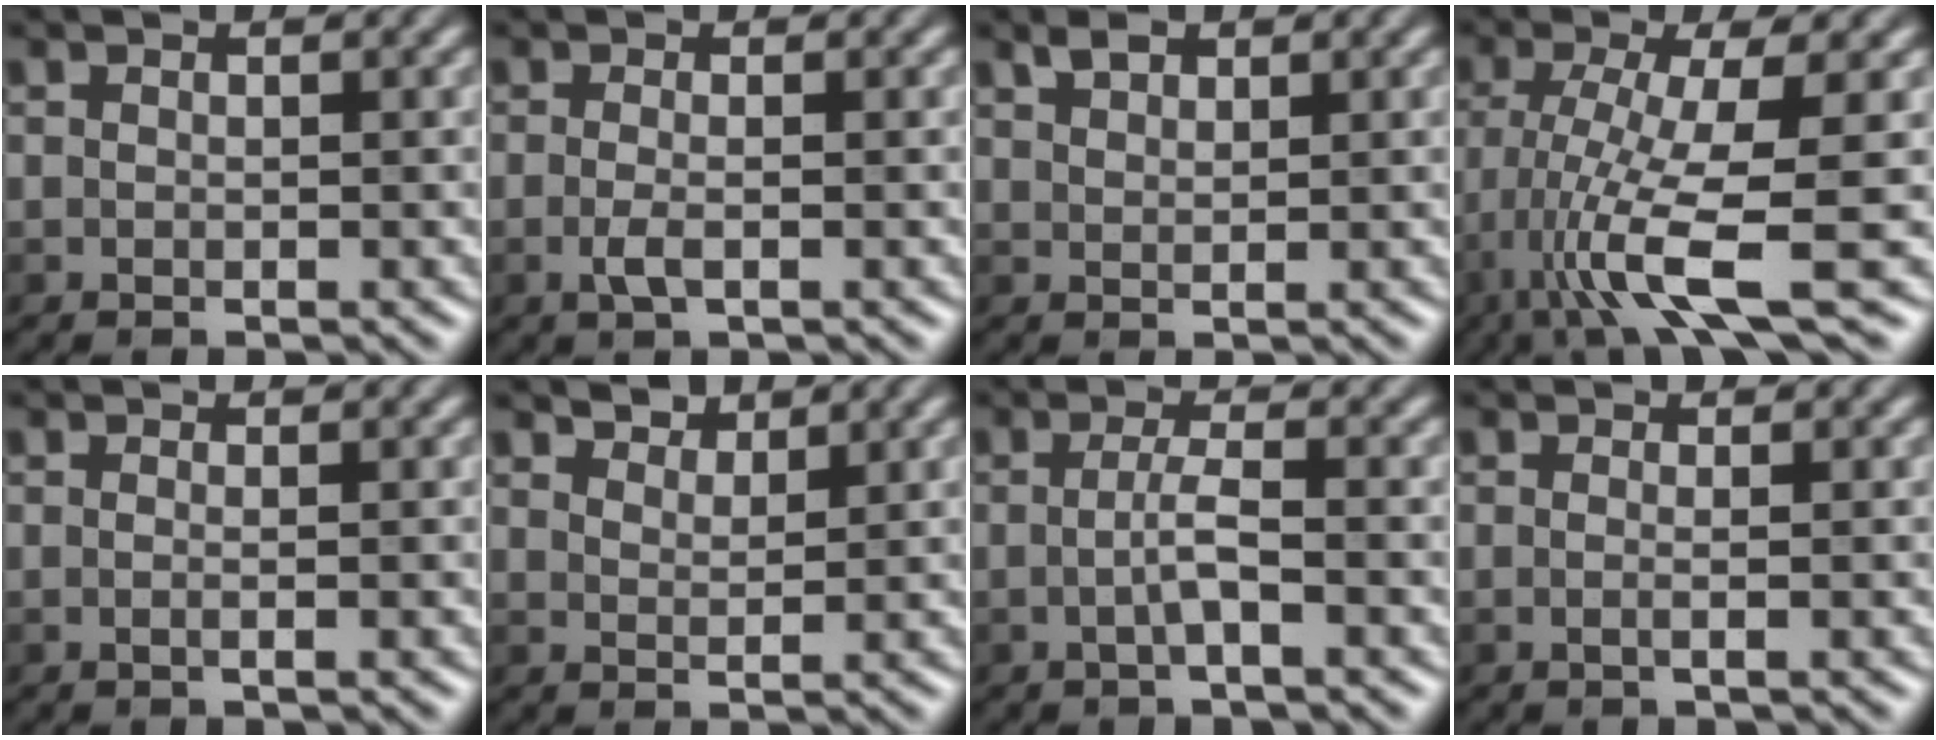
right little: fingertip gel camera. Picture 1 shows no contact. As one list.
[{"total": 1.3, "force": [-0.6, 0.4, 1.2], "torque": [-0.030, 0.002, -0.010]}, {"total": 1.2, "force": [1.1, 0.4, 0.3], "torque": [-0.011, 0.003, 0.025]}, {"total": 7.5, "force": [-3.0, 0.7, 6.9], "torque": [-0.140, -0.003, -0.056]}, {"total": 0.7, "force": [0.3, 0.1, 0.6], "torque": [-0.006, -0.005, -0.009]}, {"total": 2.4, "force": [2.3, 0.7, 0.4], "torque": [-0.020, -0.014, 0.049]}, {"total": 1.7, "force": [-0.8, -0.4, 1.4], "torque": [-0.032, 0.005, -0.014]}, {"total": 1.0, "force": [0.4, 0.3, 0.9], "torque": [-0.008, -0.001, -0.013]}]